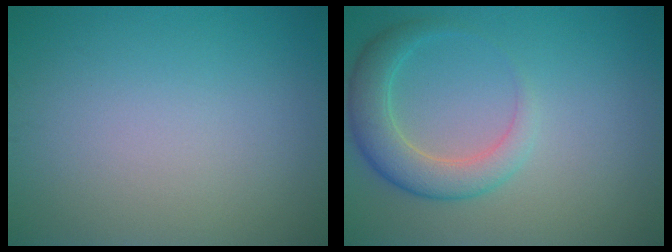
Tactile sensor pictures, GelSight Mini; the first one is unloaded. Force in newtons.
{"total": 4.1, "press": 4.1, "slide": 0.1}